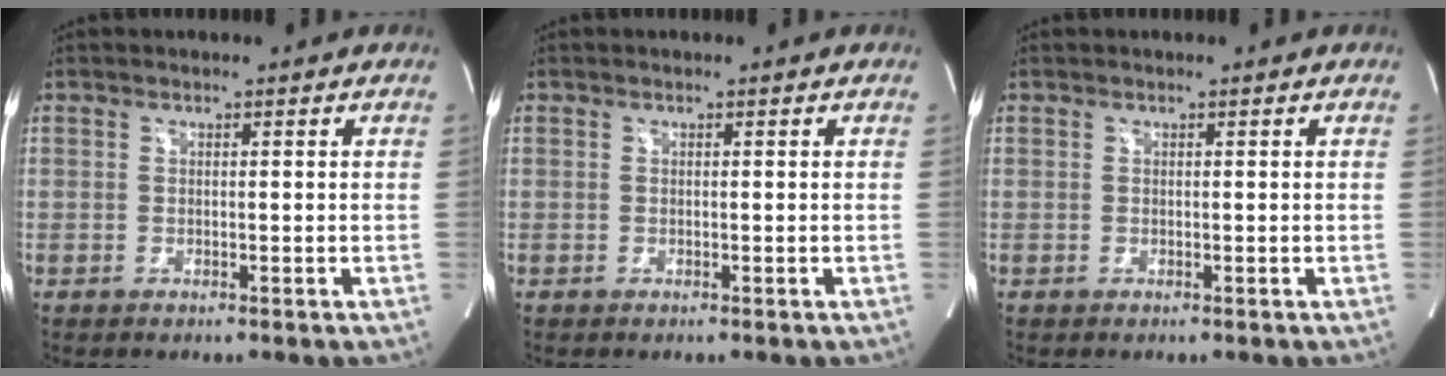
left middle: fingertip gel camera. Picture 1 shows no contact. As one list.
[{"total": 0.0}, {"total": 0.0}]